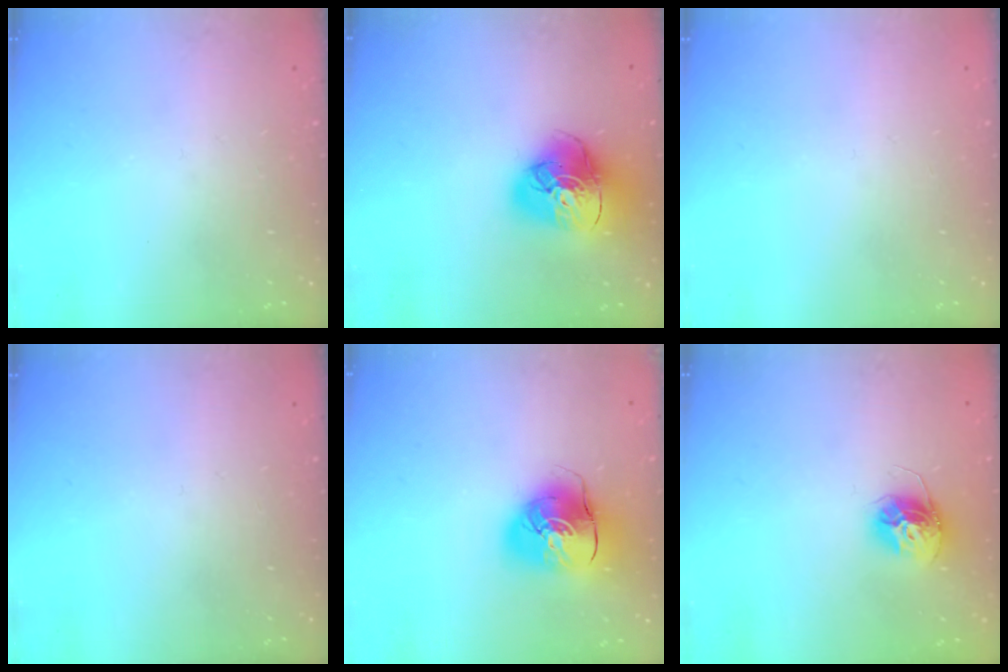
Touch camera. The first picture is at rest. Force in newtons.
{"total": 15.5, "press": 15.4, "slide": 1.8}
{"total": 0.0}
{"total": 0.0}
{"total": 11.4, "press": 11.3, "slide": 1.8}
{"total": 11.9, "press": 11.9, "slide": 1.0}